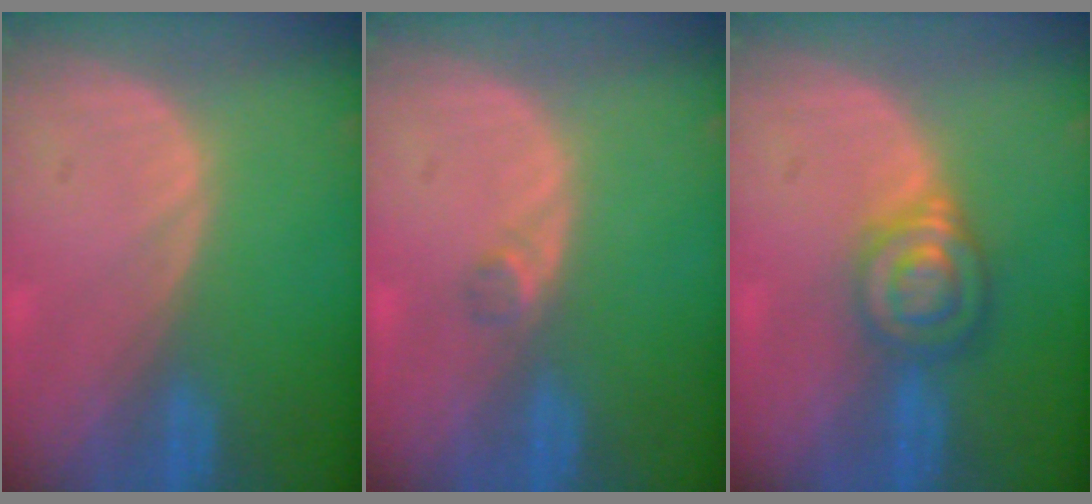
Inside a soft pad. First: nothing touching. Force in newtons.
{"total": 1.3, "press": 1.1, "slide": 0.7}
{"total": 6.5, "press": 5.7, "slide": 3.2}